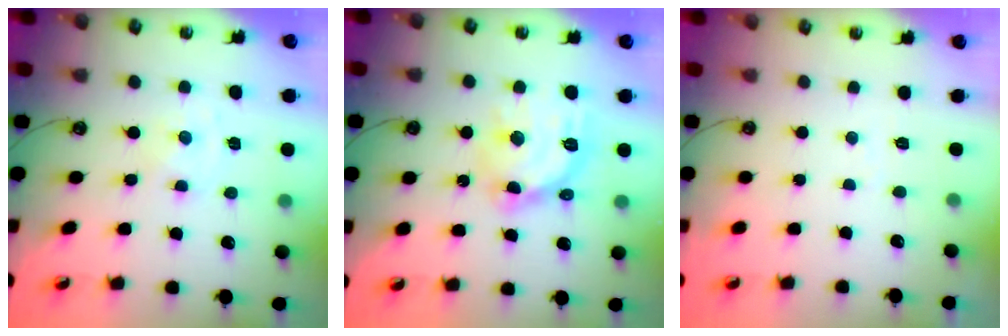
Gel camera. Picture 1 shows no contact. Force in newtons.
{"total": 13.5, "press": 13.5, "slide": 1.1}
{"total": 2.6, "press": 2.6, "slide": 0.4}